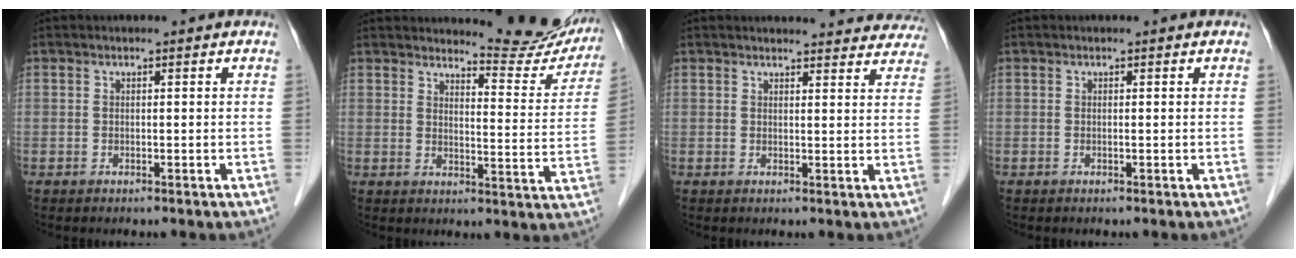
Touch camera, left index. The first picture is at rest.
{"total": 12.2, "force": [11.8, 1.6, 2.4], "torque": [-0.017, -0.055, 0.129]}
{"total": 16.3, "force": [15.7, 3.5, 2.9], "torque": [-0.007, -0.022, 0.158]}
{"total": 0.0}